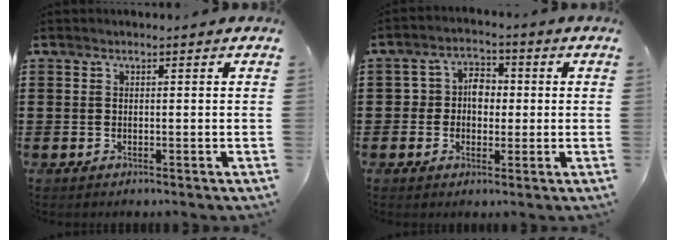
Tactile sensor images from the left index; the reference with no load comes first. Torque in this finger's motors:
{"motor_torque": [0.46, 0.33, 0.16, 0.02]}